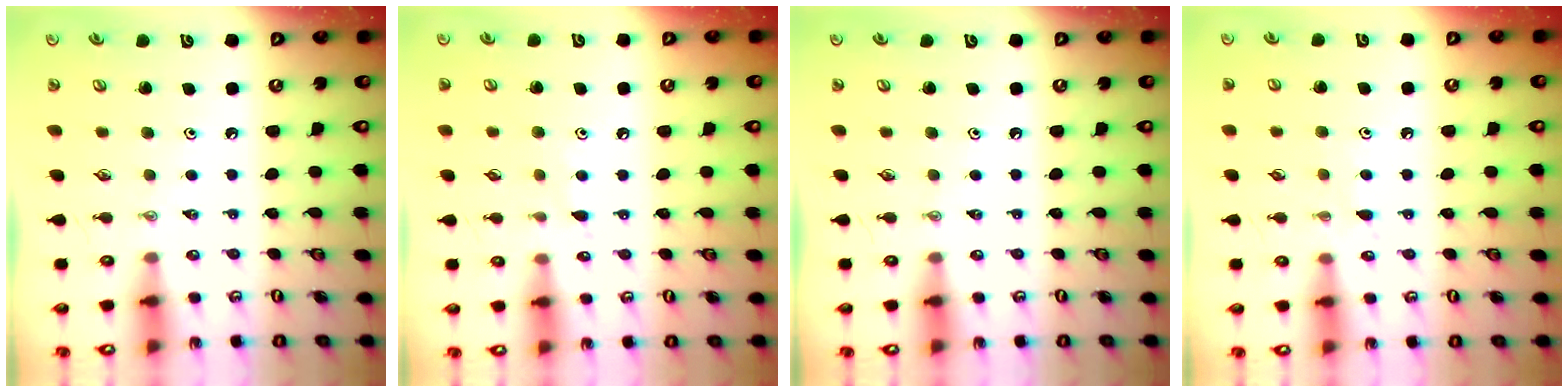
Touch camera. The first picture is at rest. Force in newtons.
{"total": 5.5, "press": 5.4, "slide": 0.7}
{"total": 0.0}
{"total": 4.8, "press": 4.7, "slide": 0.6}